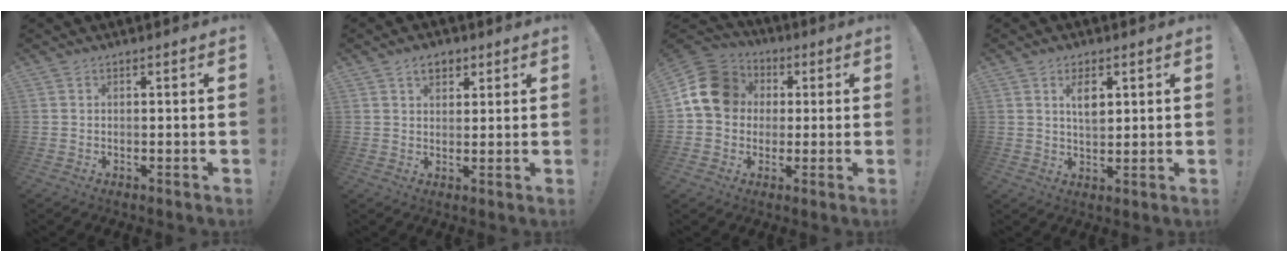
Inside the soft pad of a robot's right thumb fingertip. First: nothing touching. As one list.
[{"total": 5.1, "force": [2.7, 3.4, 2.7], "torque": [-0.030, -0.002, 0.046]}, {"total": 15.1, "force": [2.7, 12.9, 7.4], "torque": [-0.116, 0.005, 0.058]}, {"total": 5.7, "force": [2.3, 3.1, 4.2], "torque": [-0.060, -0.007, 0.036]}]